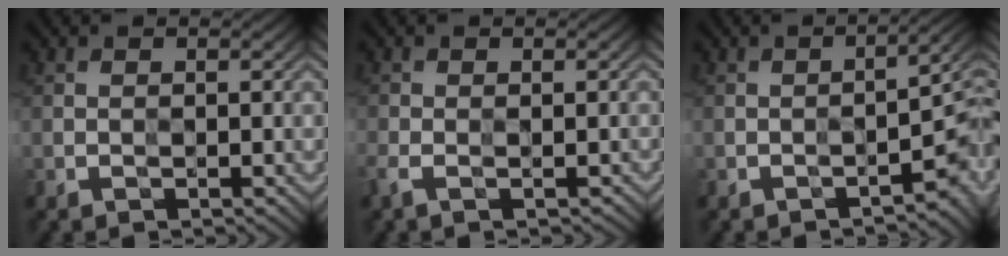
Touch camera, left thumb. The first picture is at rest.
{"total": 2.4, "force": [-1.4, 0.9, 1.7], "torque": [-0.037, -0.008, -0.027]}
{"total": 4.2, "force": [-1.9, 0.8, 3.7], "torque": [-0.050, 0.009, -0.026]}